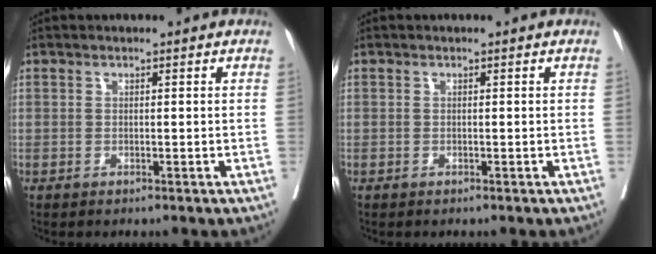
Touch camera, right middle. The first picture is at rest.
{"total": 0.0}